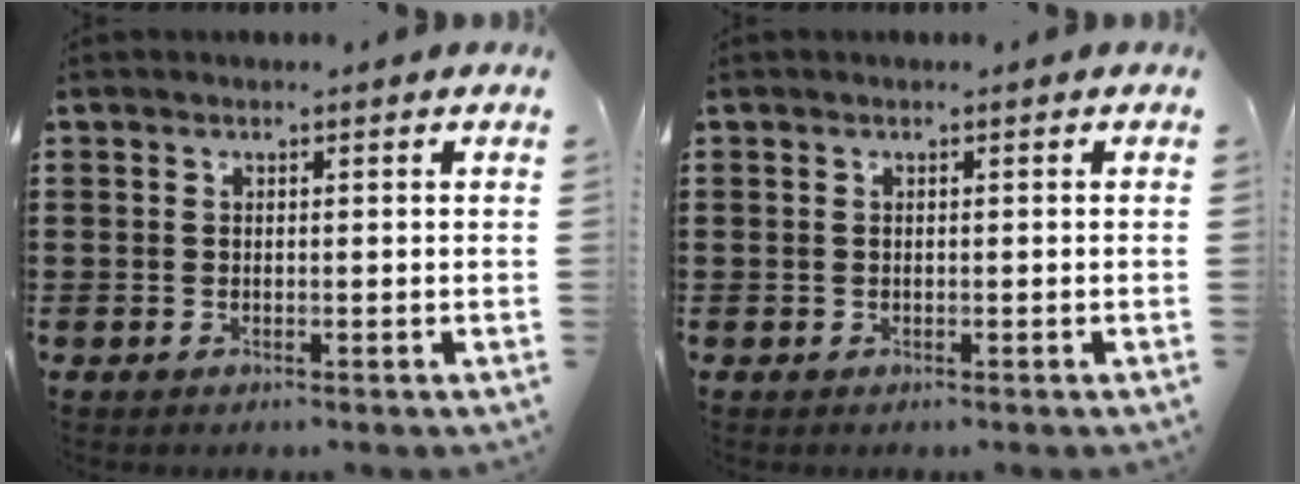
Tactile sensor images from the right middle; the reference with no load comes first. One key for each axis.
{"total": 0.0}